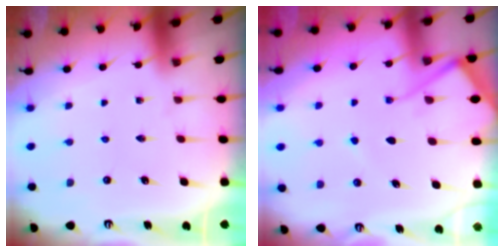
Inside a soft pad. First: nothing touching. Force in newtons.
{"total": 8.7, "press": 8.7, "slide": 1.1}